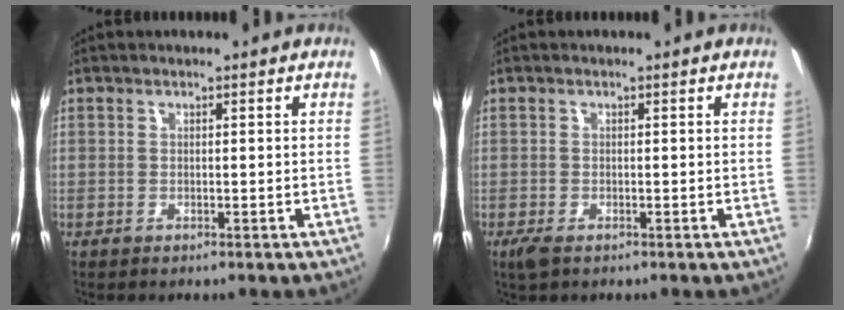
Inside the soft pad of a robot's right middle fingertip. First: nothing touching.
{"total": 2.2, "force": [-1.4, 0.9, 1.5], "torque": [-0.030, -0.009, -0.024]}